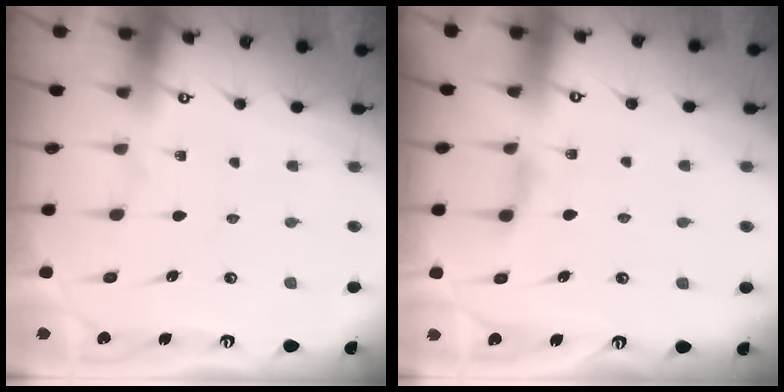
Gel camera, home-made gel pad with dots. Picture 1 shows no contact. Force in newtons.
{"total": 3.8, "press": 3.8, "slide": 0.5}